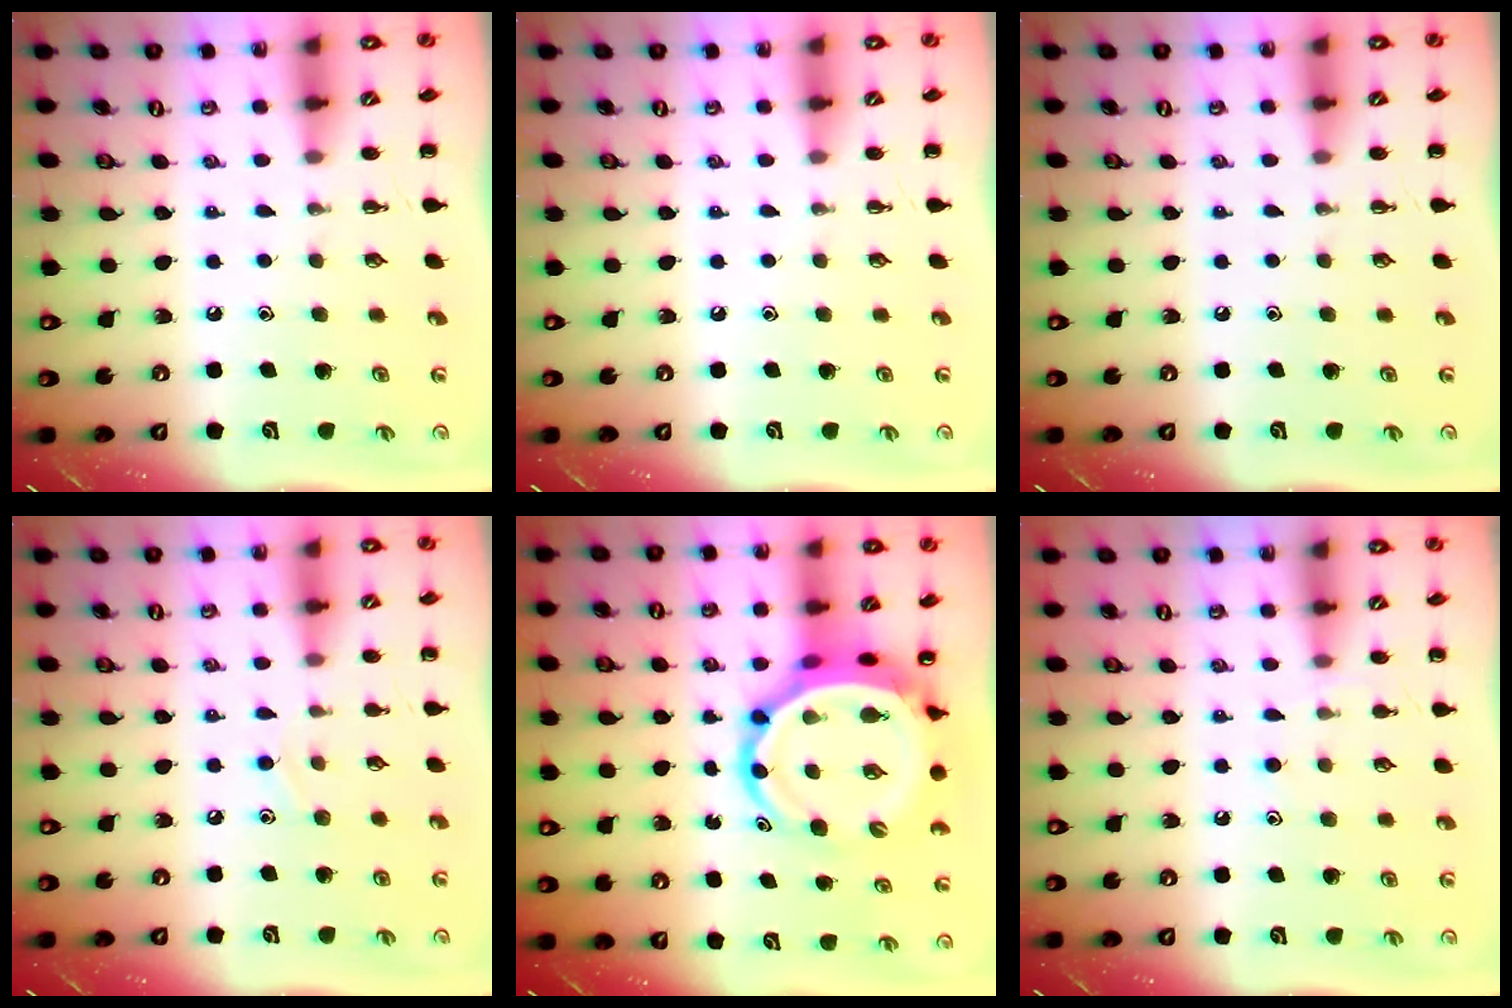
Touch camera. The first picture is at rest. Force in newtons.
{"total": 0.0}
{"total": 0.0}
{"total": 6.2, "press": 5.9, "slide": 2.2}
{"total": 9.1, "press": 8.7, "slide": 2.5}
{"total": 5.6, "press": 5.2, "slide": 2.1}